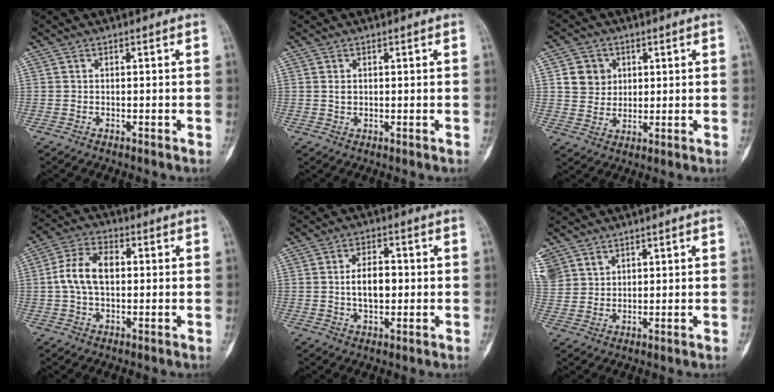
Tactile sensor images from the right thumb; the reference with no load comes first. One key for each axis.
{"total": 1.2, "fx": 0.3, "fy": 0.9, "fz": 0.8, "tx": -0.006, "ty": 0.005, "tz": 0.005}
{"total": 6.2, "fx": 1.9, "fy": 5.6, "fz": 1.8, "tx": 0.004, "ty": -0.001, "tz": 0.034}
{"total": 8.9, "fx": 0.6, "fy": 5.6, "fz": 6.9, "tx": -0.124, "ty": 0.025, "tz": 0.006}
{"total": 6.7, "fx": 0.0, "fy": 4.1, "fz": 5.4, "tx": -0.075, "ty": 0.009, "tz": 0.000}
{"total": 8.8, "fx": 5.4, "fy": 6.7, "fz": 2.0, "tx": -0.037, "ty": -0.002, "tz": 0.122}